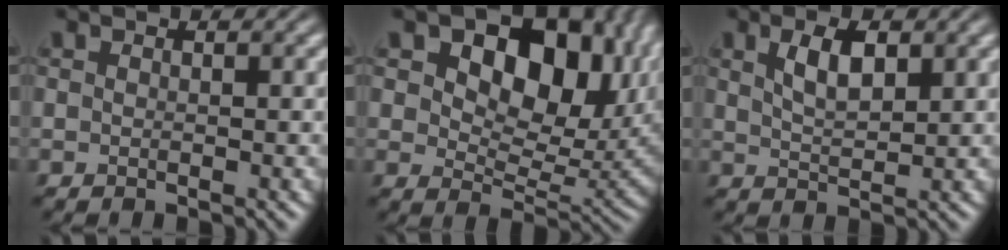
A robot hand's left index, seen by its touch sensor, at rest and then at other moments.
{"total": 13.4, "force": [5.6, 7.6, 9.4], "torque": [-0.136, 0.005, 0.081]}
{"total": 3.2, "force": [1.5, 1.3, 2.5], "torque": [-0.051, 0.002, 0.031]}